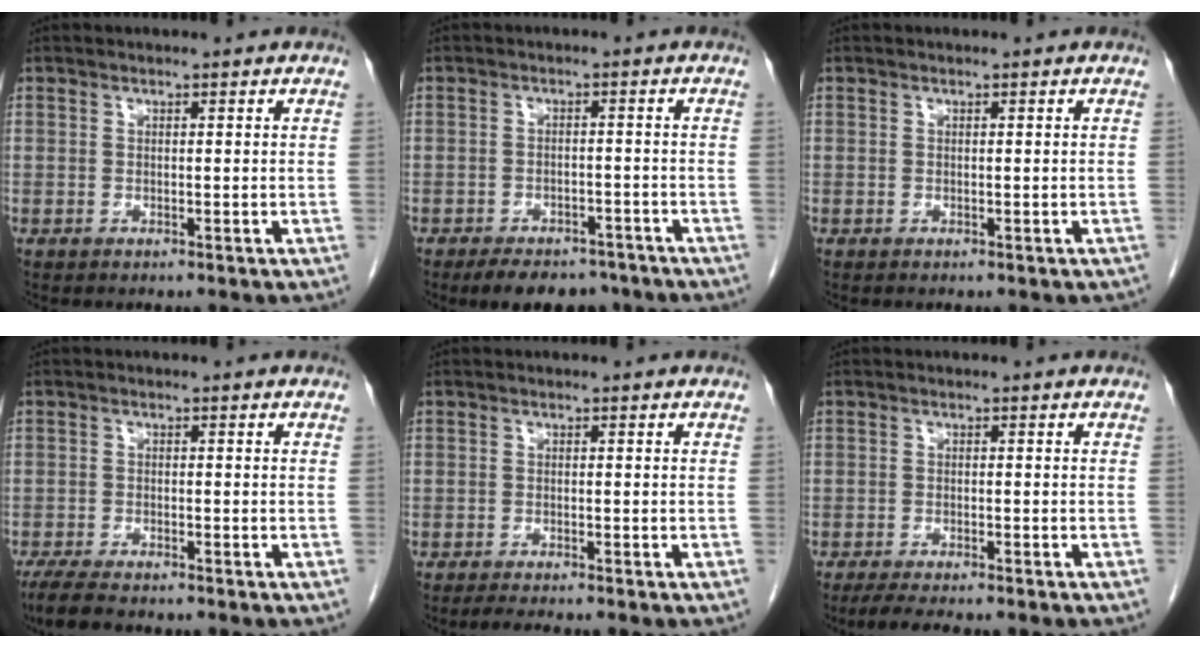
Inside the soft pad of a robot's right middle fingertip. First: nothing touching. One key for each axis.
{"total": 8.6, "fx": -6.9, "fy": 4.0, "fz": 3.3, "tx": -0.038, "ty": 0.002, "tz": -0.096}
{"total": 1.1, "fx": -0.9, "fy": 0.4, "fz": 0.5, "tx": -0.010, "ty": -0.002, "tz": -0.009}
{"total": 5.5, "fx": -4.6, "fy": 1.0, "fz": 2.8, "tx": -0.056, "ty": -0.016, "tz": -0.077}
{"total": 3.2, "fx": -2.8, "fy": 0.0, "fz": 1.6, "tx": -0.028, "ty": -0.008, "tz": -0.041}
{"total": 6.1, "fx": -5.1, "fy": 0.8, "fz": 3.3, "tx": -0.050, "ty": -0.013, "tz": -0.075}